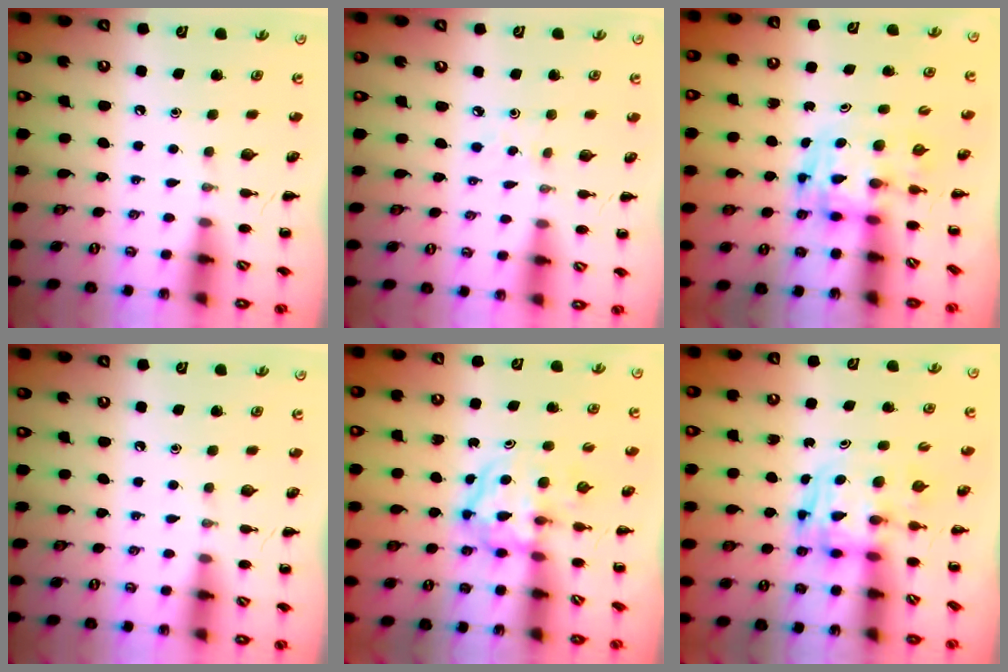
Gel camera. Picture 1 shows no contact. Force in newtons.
{"total": 1.5, "press": 1.4, "slide": 0.6}
{"total": 3.6, "press": 3.5, "slide": 0.6}
{"total": 0.0}
{"total": 3.9, "press": 3.9, "slide": 0.4}
{"total": 2.7, "press": 2.7, "slide": 0.2}